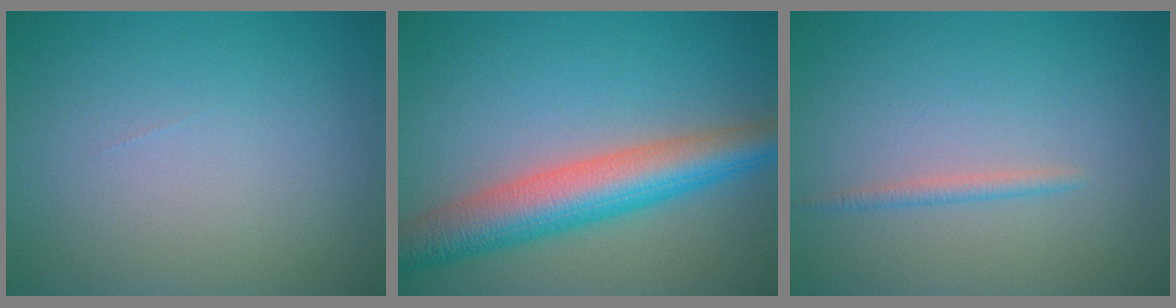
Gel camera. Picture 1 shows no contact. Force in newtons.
{"total": 7.6, "press": 7.6, "slide": 0.2}
{"total": 1.0, "press": 1.0, "slide": 0.1}